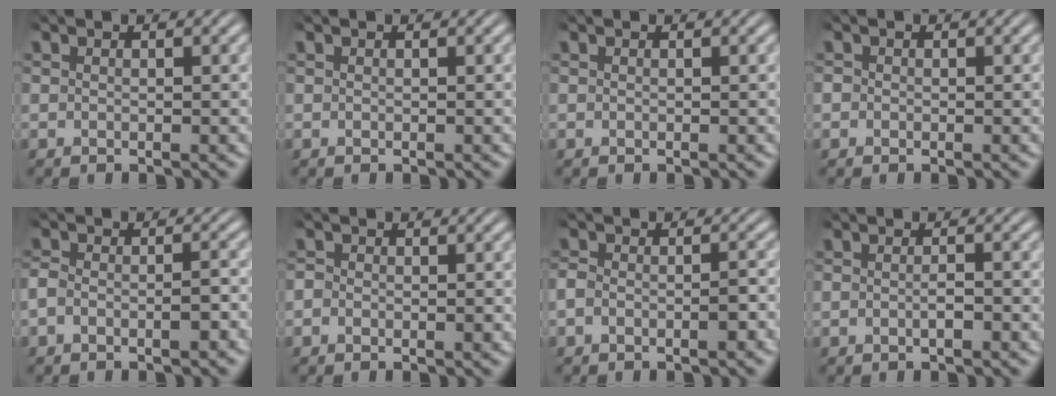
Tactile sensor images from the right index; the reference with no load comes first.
{"total": 0.0}
{"total": 0.0}
{"total": 1.3, "force": [-0.3, 1.2, 0.3], "torque": [-0.013, -0.003, -0.007]}
{"total": 2.6, "force": [-1.6, 1.6, 1.3], "torque": [-0.033, -0.001, -0.032]}
{"total": 1.6, "force": [-0.8, 1.3, 0.4], "torque": [-0.012, -0.002, -0.020]}
{"total": 2.2, "force": [-1.4, 1.3, 1.1], "torque": [-0.026, 0.001, -0.029]}
{"total": 1.2, "force": [-0.9, 0.6, 0.7], "torque": [-0.015, 0.006, -0.021]}